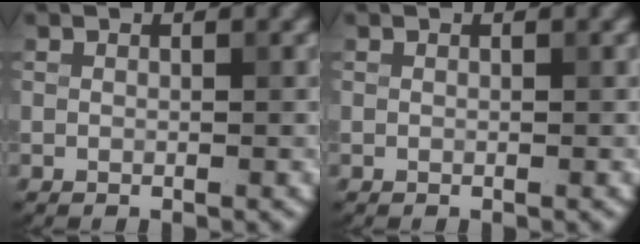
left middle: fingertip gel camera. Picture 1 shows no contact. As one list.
[{"total": 0.0}]